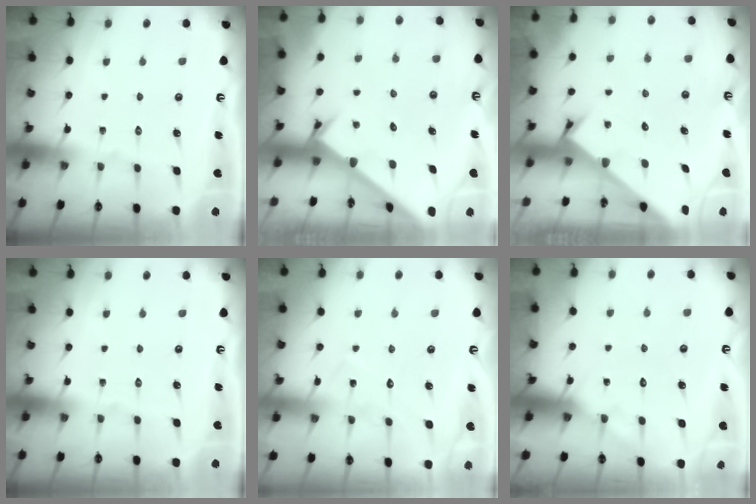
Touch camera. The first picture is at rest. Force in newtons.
{"total": 2.5, "press": 2.5, "slide": 0.2}
{"total": 2.4, "press": 2.4, "slide": 0.2}
{"total": 0.0}
{"total": 6.2, "press": 6.2, "slide": 0.4}
{"total": 2.8, "press": 2.8, "slide": 0.1}